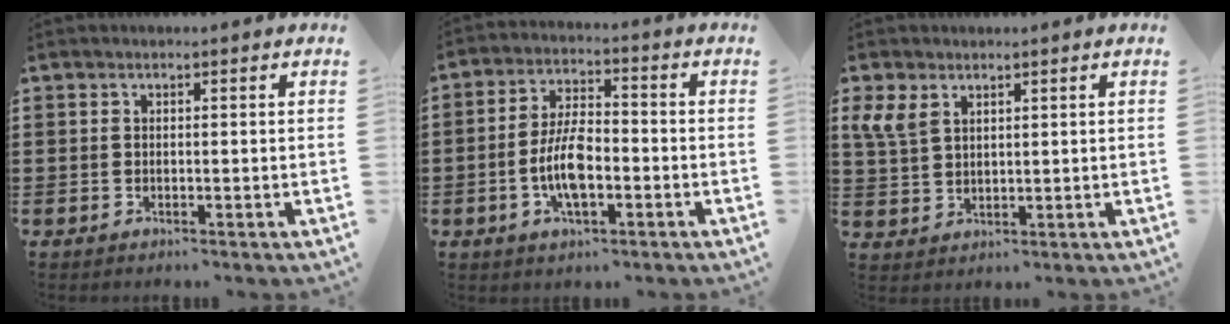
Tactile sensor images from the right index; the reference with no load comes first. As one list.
[{"total": 7.9, "force": [-2.2, 3.3, 6.8], "torque": [-0.156, -0.003, -0.048]}, {"total": 4.4, "force": [2.5, 2.7, 2.5], "torque": [-0.069, 0.005, 0.046]}]